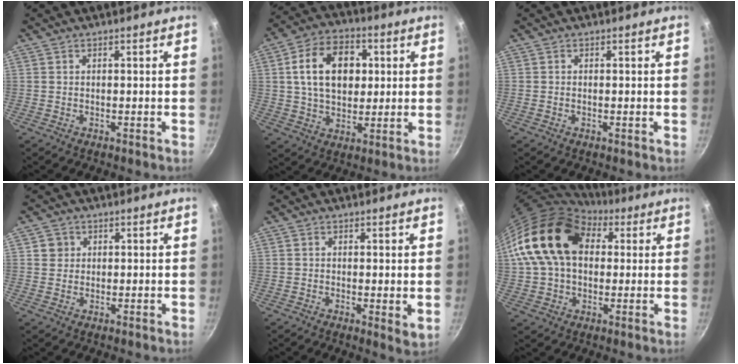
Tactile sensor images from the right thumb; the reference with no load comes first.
{"total": 15.1, "force": [2.9, 10.5, 10.4], "torque": [-0.145, 0.010, 0.041]}
{"total": 0.0}
{"total": 2.8, "force": [0.7, 2.6, 0.5], "torque": [0.006, 0.006, 0.006]}
{"total": 2.9, "force": [0.4, 1.0, 2.7], "torque": [-0.039, -0.009, 0.004]}
{"total": 17.5, "force": [4.6, 12.4, 11.6], "torque": [-0.182, 0.019, 0.066]}